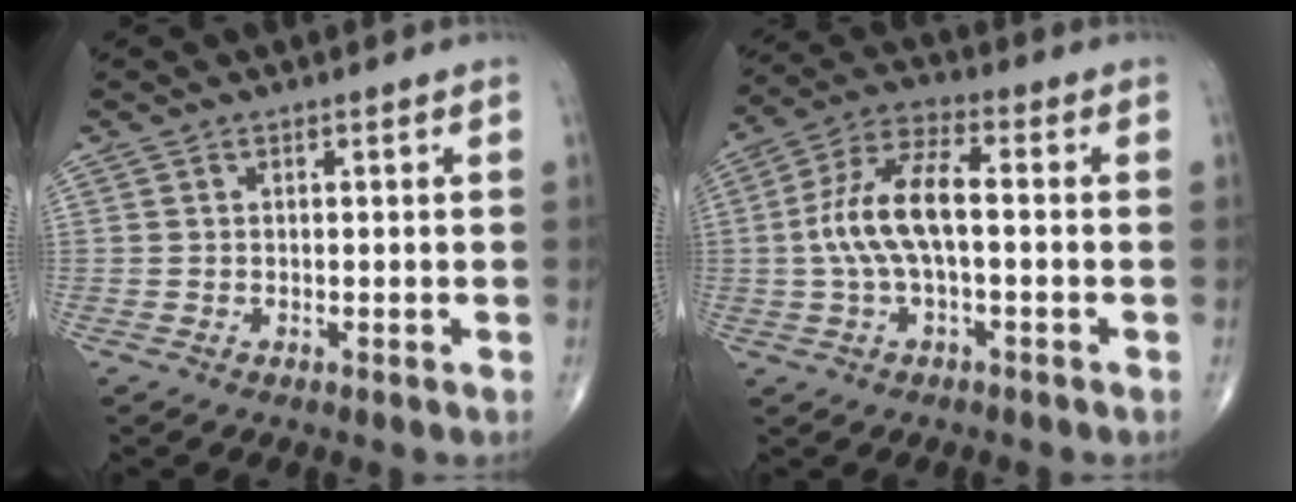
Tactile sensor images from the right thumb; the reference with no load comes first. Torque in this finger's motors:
{"motor_torque": [-0.40, 0.83, 1.23, -0.19, 0.36]}